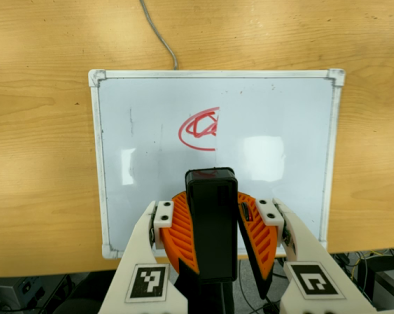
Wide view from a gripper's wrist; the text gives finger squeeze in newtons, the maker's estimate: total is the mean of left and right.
{"total": 9.8, "left": 10.2, "right": 9.4}